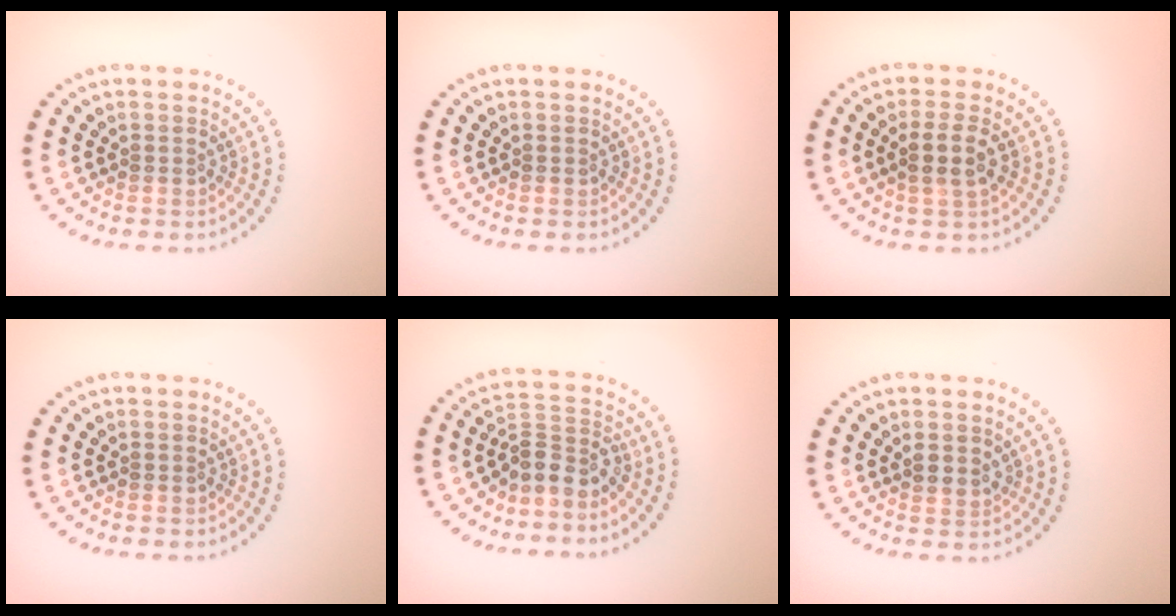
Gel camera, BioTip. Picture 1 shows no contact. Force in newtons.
{"total": 0.0}
{"total": 2.2, "press": 2.0, "slide": 1.0}
{"total": 0.0}
{"total": 3.0, "press": 2.3, "slide": 2.0}
{"total": 1.1, "press": 0.9, "slide": 0.6}